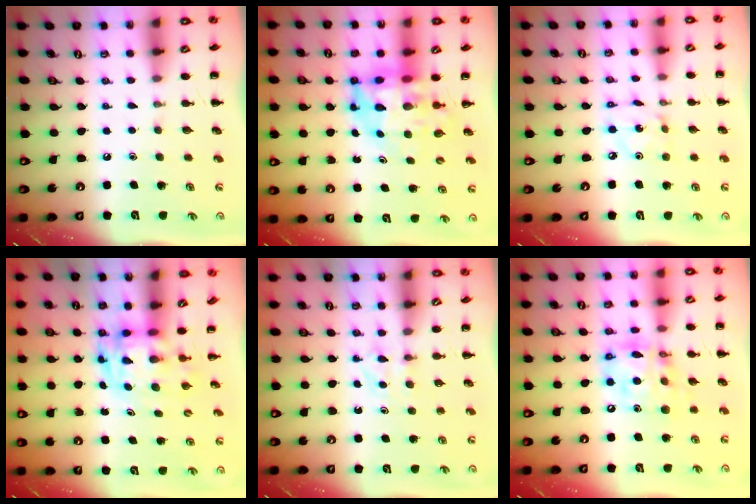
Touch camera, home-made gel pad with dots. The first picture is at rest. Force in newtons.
{"total": 8.2, "press": 7.8, "slide": 2.4}
{"total": 2.3, "press": 2.3, "slide": 0.1}
{"total": 3.0, "press": 3.0, "slide": 0.6}
{"total": 2.8, "press": 2.6, "slide": 1.0}
{"total": 14.5, "press": 14.0, "slide": 3.6}